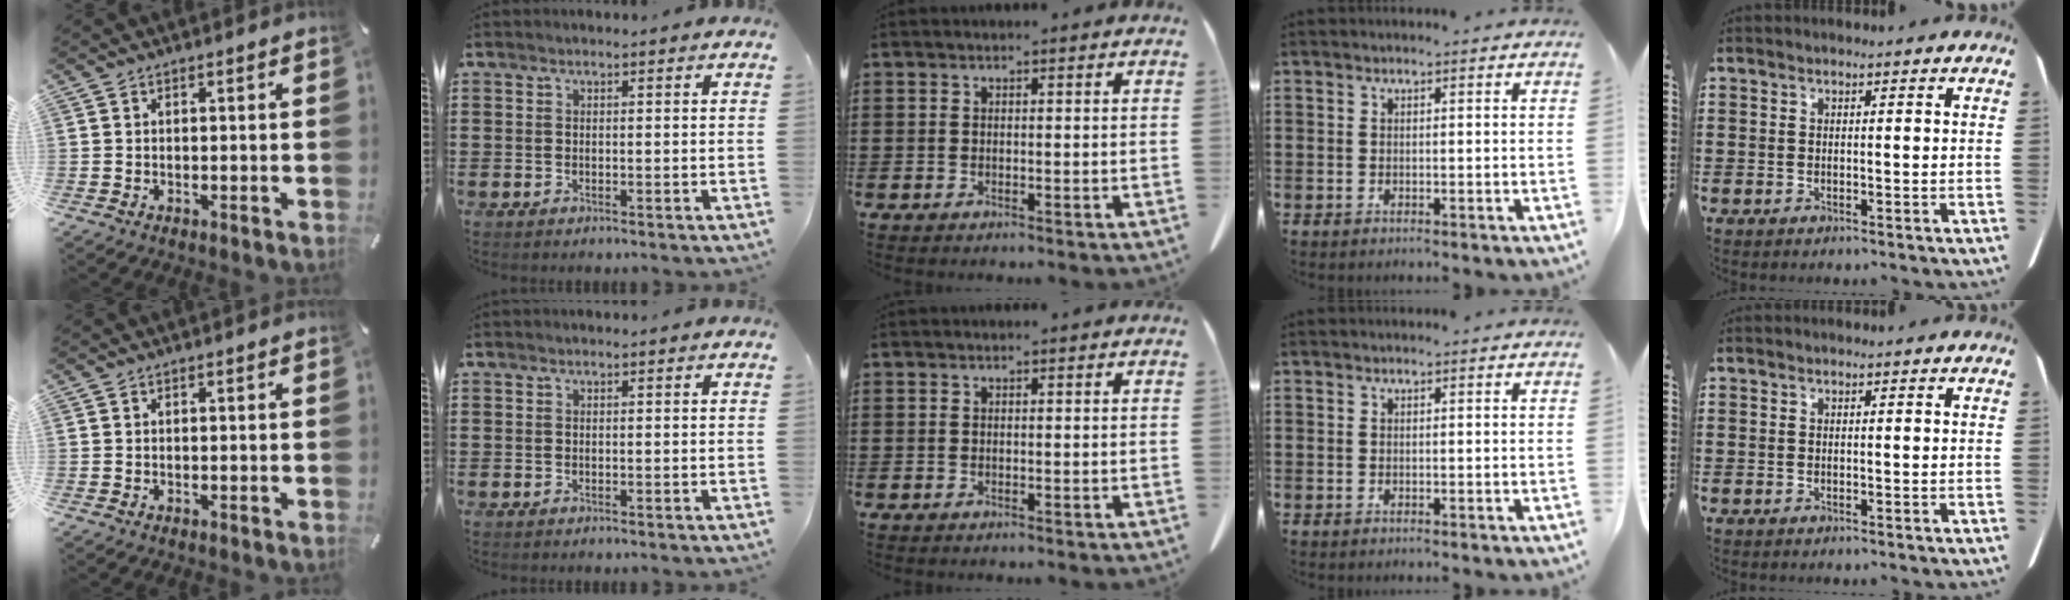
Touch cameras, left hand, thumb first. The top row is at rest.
{}